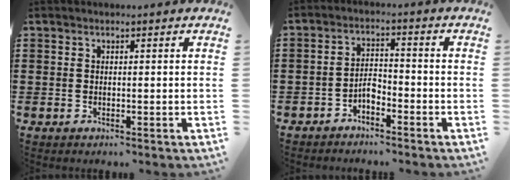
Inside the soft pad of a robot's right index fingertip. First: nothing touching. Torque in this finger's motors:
{"motor_torque": [-0.23, 0.35, 0.04, 0.00]}